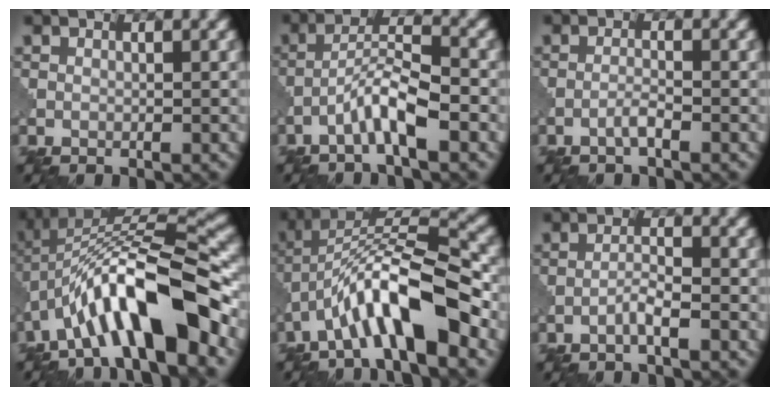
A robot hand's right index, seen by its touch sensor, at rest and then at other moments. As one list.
[{"total": 4.5, "force": [-2.5, 0.6, 3.8], "torque": [-0.070, 0.019, -0.055]}, {"total": 1.3, "force": [-0.9, 0.1, 1.0], "torque": [-0.019, 0.007, -0.021]}, {"total": 12.0, "force": [-5.3, 2.9, 10.4], "torque": [-0.172, 0.027, -0.088]}, {"total": 9.3, "force": [-4.7, 2.3, 7.7], "torque": [-0.130, 0.024, -0.086]}, {"total": 2.0, "force": [-1.2, 0.1, 1.6], "torque": [-0.029, 0.010, -0.027]}]